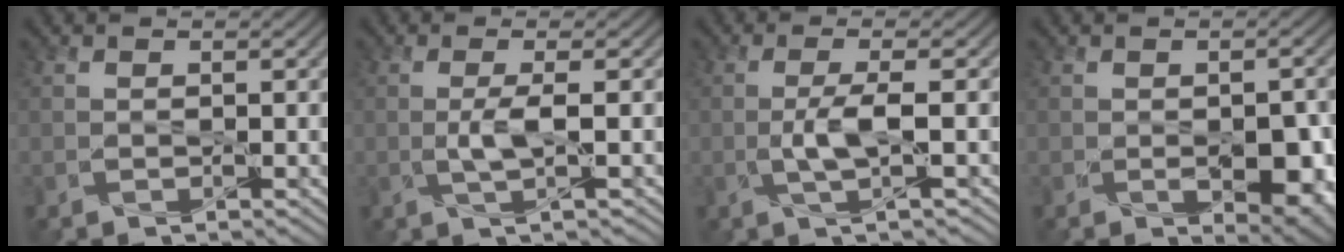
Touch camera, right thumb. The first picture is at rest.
{"total": 2.7, "force": [-0.1, 0.4, 2.7], "torque": [-0.055, 0.003, -0.005]}
{"total": 3.5, "force": [-0.5, 0.6, 3.4], "torque": [-0.072, 0.004, -0.016]}
{"total": 6.0, "force": [-1.4, 3.4, 4.7], "torque": [-0.068, -0.027, -0.005]}